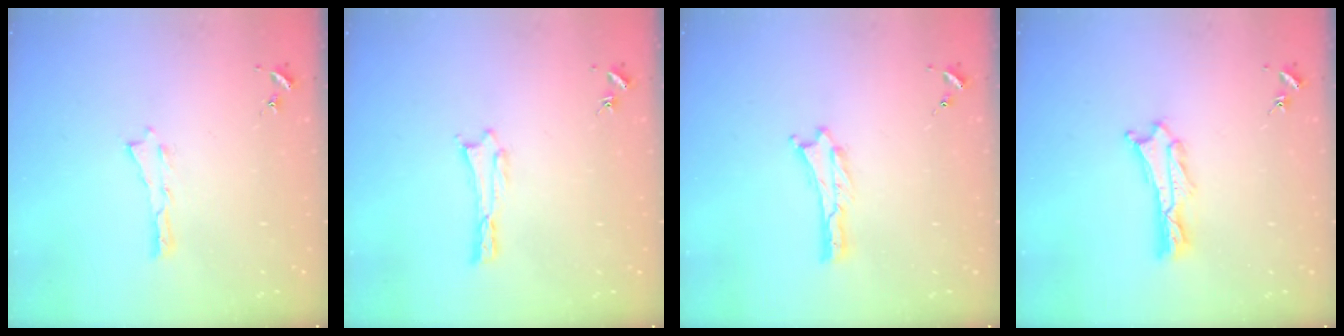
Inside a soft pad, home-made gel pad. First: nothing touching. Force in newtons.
{"total": 0.0}
{"total": 0.0}
{"total": 1.2, "press": 1.2, "slide": 0.2}